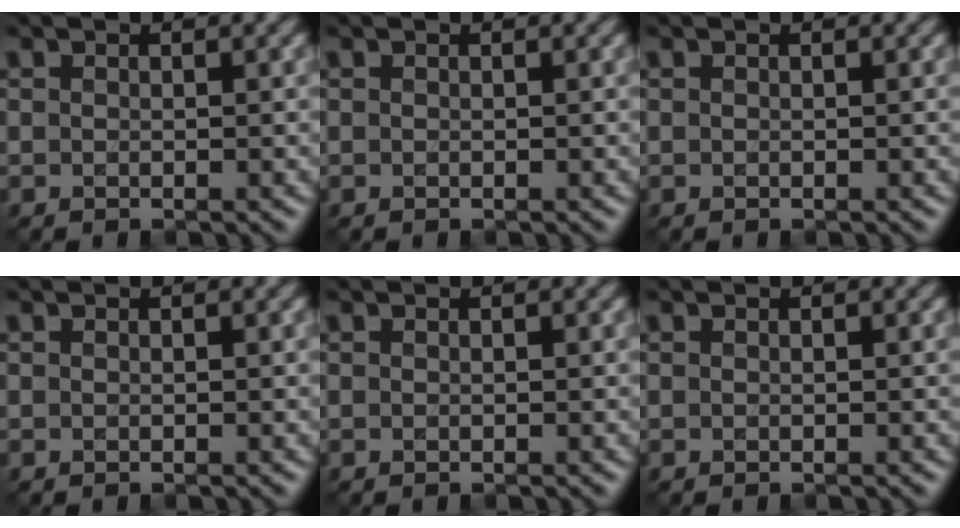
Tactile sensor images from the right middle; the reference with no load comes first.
{"total": 0.0}
{"total": 0.0}
{"total": 0.0}
{"total": 0.0}
{"total": 0.0}